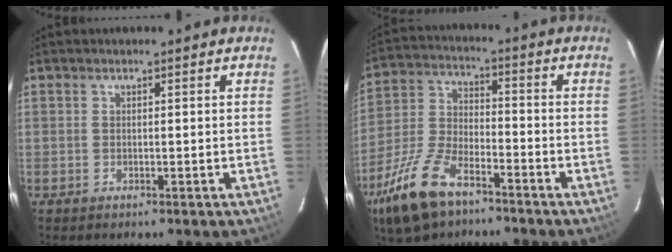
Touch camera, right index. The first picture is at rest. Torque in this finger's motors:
{"motor_torque": [1.08, -1.06, 0.61, 0.14]}